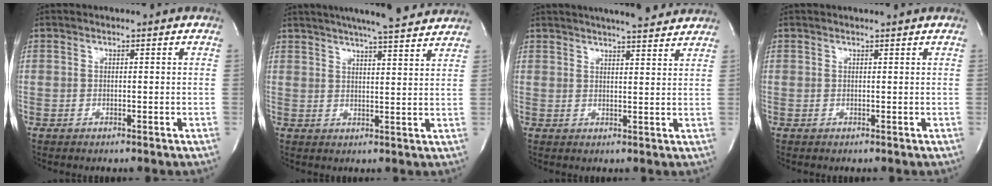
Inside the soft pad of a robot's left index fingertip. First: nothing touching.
{"total": 15.0, "force": [13.5, 0.9, 6.6], "torque": [-0.109, 0.015, 0.176]}
{"total": 11.3, "force": [10.2, 1.2, 4.8], "torque": [-0.073, 0.009, 0.125]}
{"total": 1.3, "force": [1.2, -0.3, 0.2], "torque": [-0.010, -0.001, 0.017]}